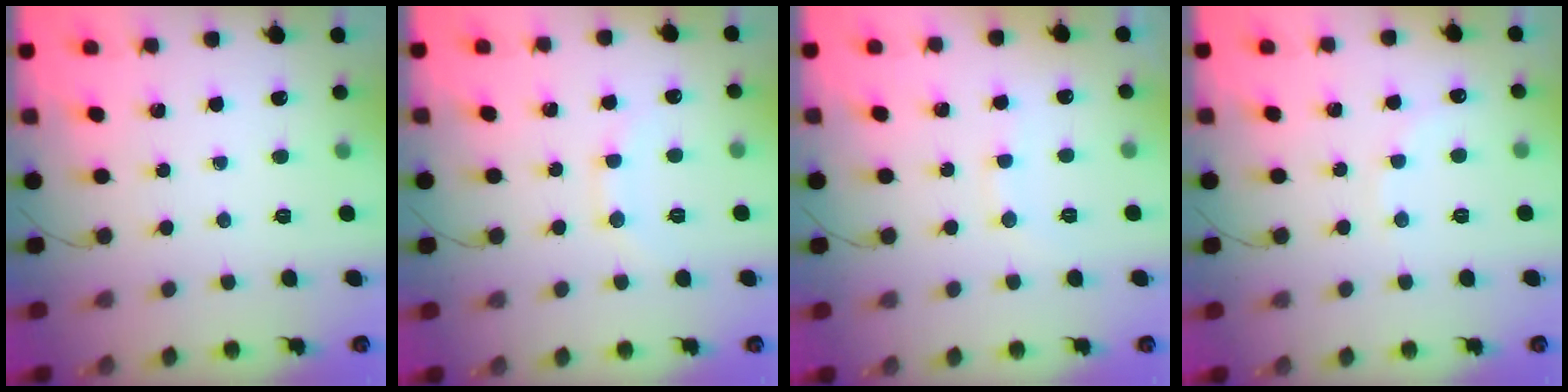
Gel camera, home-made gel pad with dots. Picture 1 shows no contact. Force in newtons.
{"total": 7.3, "press": 7.3, "slide": 0.9}
{"total": 6.8, "press": 6.8, "slide": 0.9}
{"total": 6.3, "press": 6.2, "slide": 1.3}